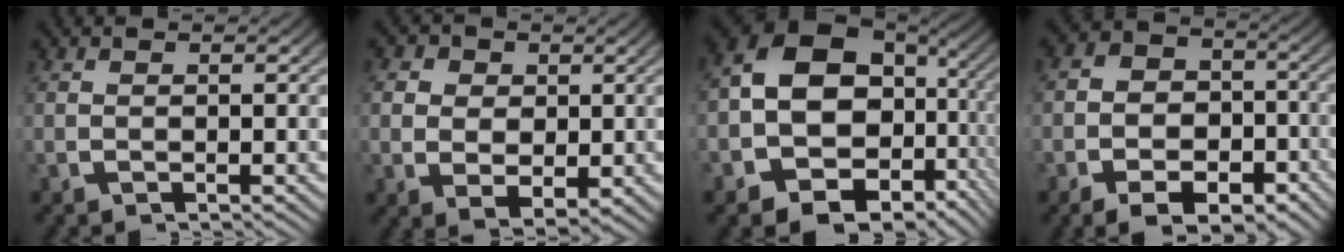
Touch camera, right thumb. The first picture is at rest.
{"total": 5.2, "force": [0.2, 4.2, 3.1], "torque": [-0.062, -0.027, 0.013]}
{"total": 15.8, "force": [-3.9, 12.1, 9.3], "torque": [-0.200, -0.071, -0.050]}
{"total": 7.3, "force": [-2.7, 5.5, 3.9], "torque": [-0.065, -0.026, -0.040]}